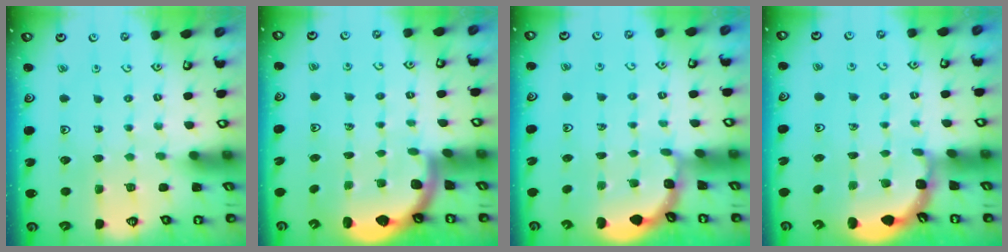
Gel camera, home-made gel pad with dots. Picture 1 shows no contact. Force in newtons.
{"total": 1.9, "press": 1.9, "slide": 0.3}
{"total": 1.9, "press": 1.9, "slide": 0.2}
{"total": 1.9, "press": 1.8, "slide": 0.6}